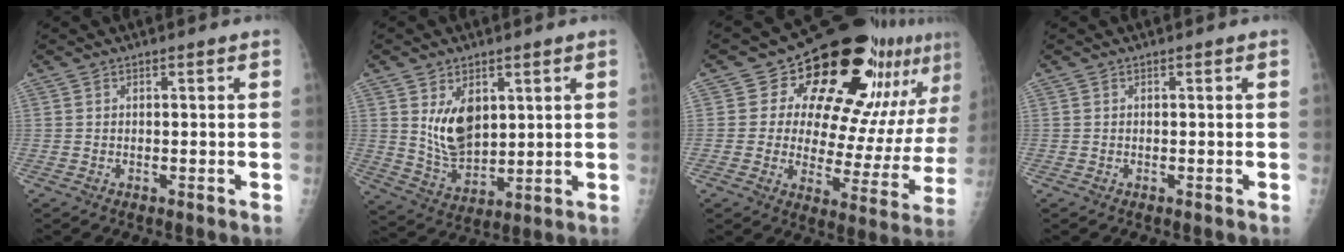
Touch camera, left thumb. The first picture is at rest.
{"total": 9.6, "force": [3.2, 6.0, 6.7], "torque": [-0.092, -0.030, 0.076]}
{"total": 23.6, "force": [14.6, 11.4, 14.7], "torque": [-0.165, -0.067, 0.193]}
{"total": 0.0}